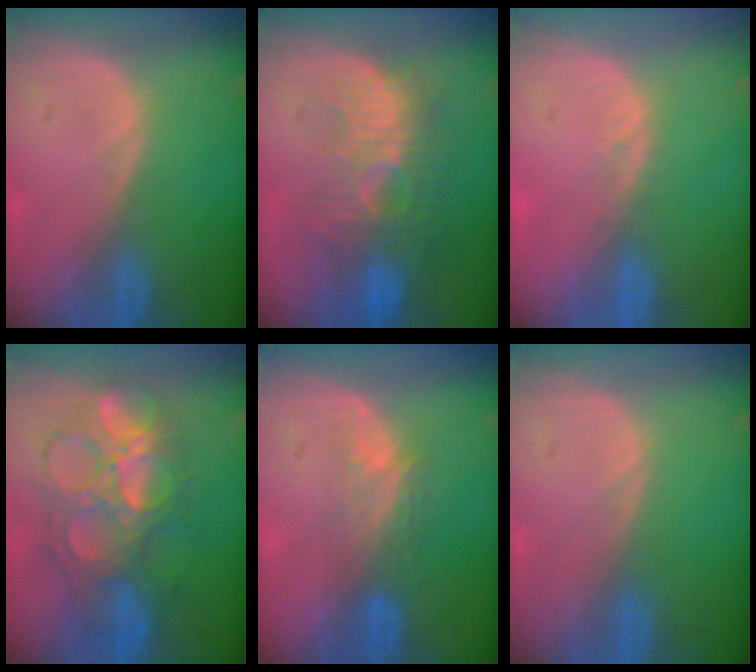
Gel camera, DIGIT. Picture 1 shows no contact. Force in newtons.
{"total": 10.4, "press": 9.5, "slide": 4.3}
{"total": 1.0, "press": 0.9, "slide": 0.3}
{"total": 10.2, "press": 10.1, "slide": 0.7}
{"total": 4.0, "press": 3.7, "slide": 1.6}
{"total": 0.0}